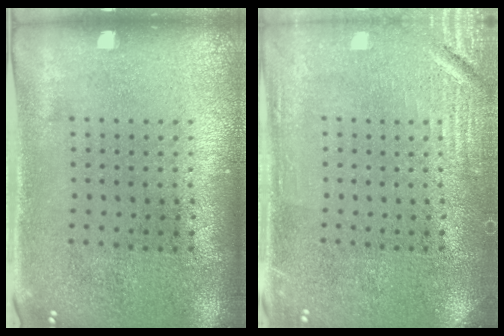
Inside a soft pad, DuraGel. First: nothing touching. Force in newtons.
{"total": 2.9, "press": 2.9, "slide": 0.3}